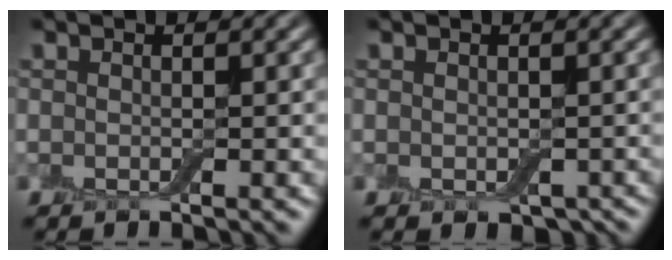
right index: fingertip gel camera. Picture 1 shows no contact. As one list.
[{"total": 1.9, "force": [-0.8, 1.4, 1.1], "torque": [-0.019, -0.015, -0.008]}]